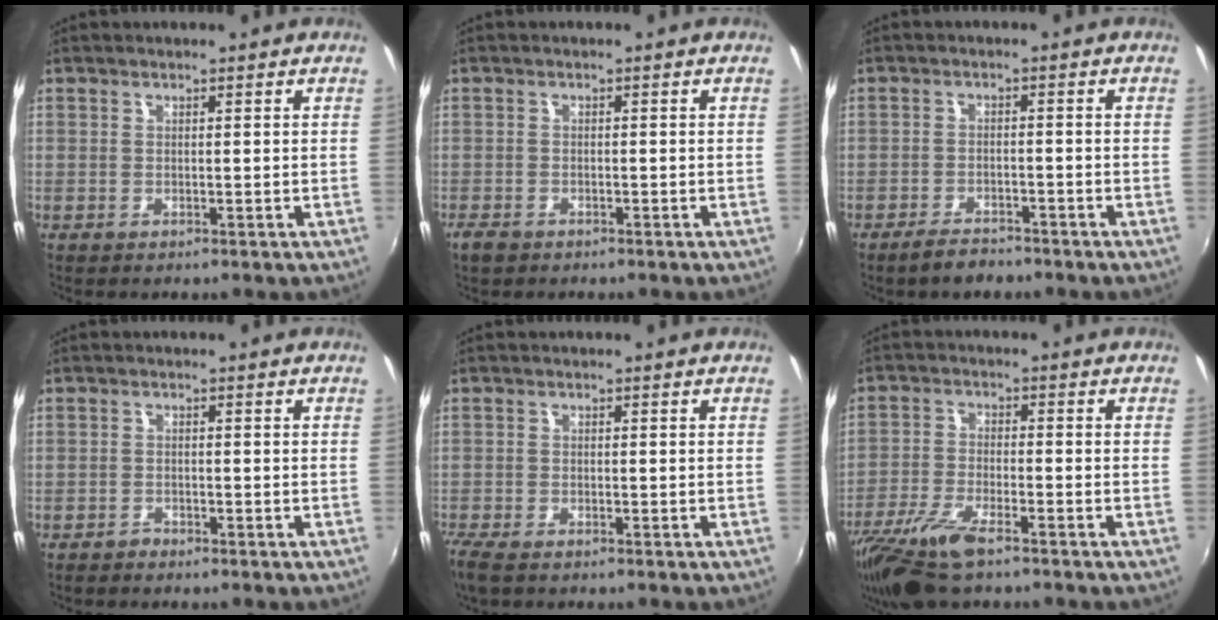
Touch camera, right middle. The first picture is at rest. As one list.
[{"total": 2.3, "force": [-1.8, 1.2, 0.8], "torque": [-0.024, -0.004, -0.035]}, {"total": 4.1, "force": [-3.5, 1.5, 1.6], "torque": [-0.044, 0.000, -0.059]}, {"total": 1.4, "force": [-1.3, 0.3, -0.1], "torque": [-0.004, -0.001, -0.026]}, {"total": 4.2, "force": [-3.4, 1.1, 2.1], "torque": [-0.057, -0.020, -0.070]}, {"total": 11.2, "force": [-8.2, 2.7, 7.1], "torque": [-0.163, -0.036, -0.160]}]